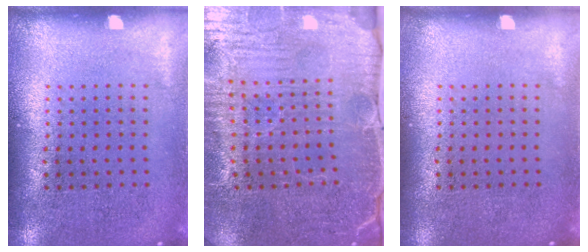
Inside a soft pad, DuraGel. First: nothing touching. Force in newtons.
{"total": 3.9, "press": 3.8, "slide": 0.8}
{"total": 0.0}